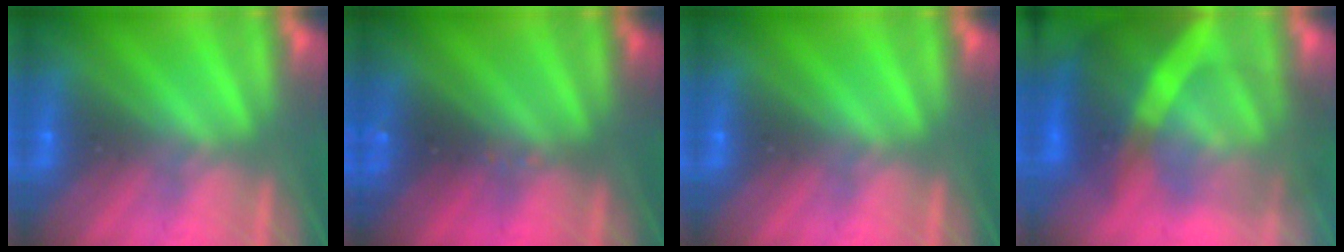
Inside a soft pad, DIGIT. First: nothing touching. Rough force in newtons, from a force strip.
{"total": 2.4}
{"total": 0.0}
{"total": 8.6}